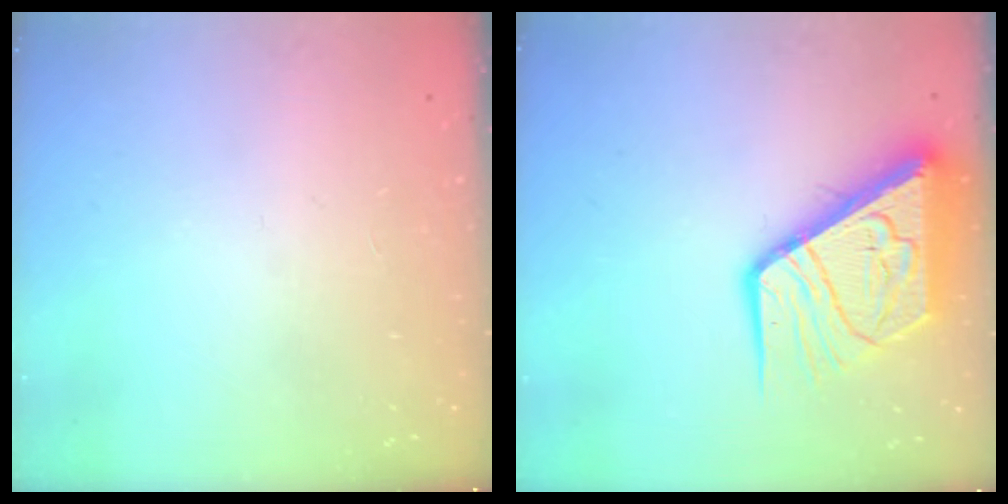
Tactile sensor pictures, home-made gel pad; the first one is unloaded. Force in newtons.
{"total": 15.1, "press": 15.0, "slide": 1.7}